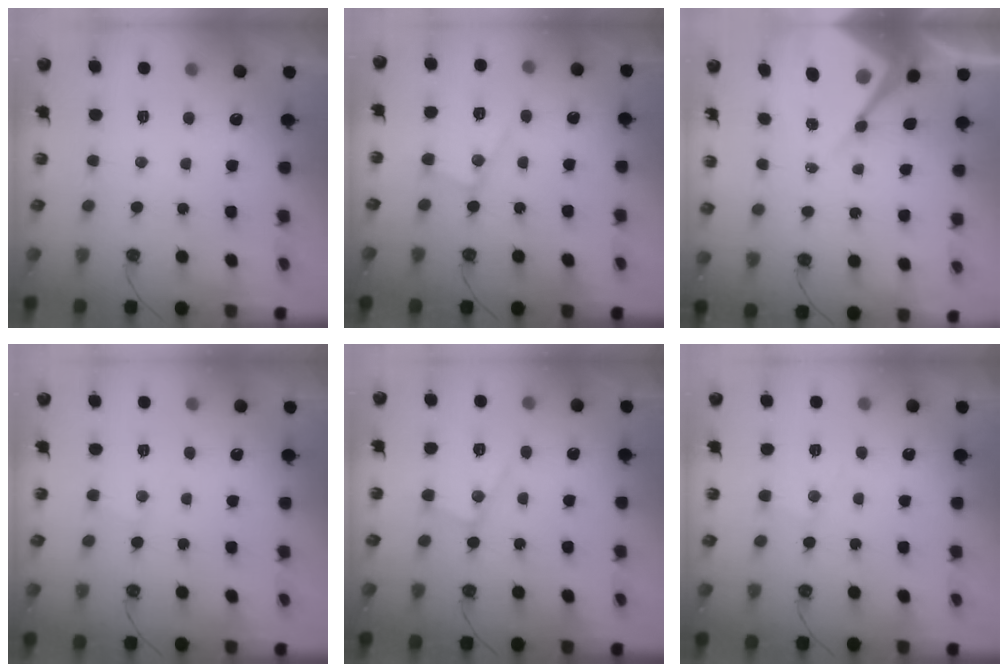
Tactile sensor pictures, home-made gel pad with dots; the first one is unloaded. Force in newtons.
{"total": 12.8, "press": 12.8, "slide": 1.0}
{"total": 9.9, "press": 9.8, "slide": 0.9}
{"total": 4.8, "press": 4.8, "slide": 0.6}
{"total": 12.8, "press": 12.8, "slide": 1.0}
{"total": 5.9, "press": 5.9, "slide": 0.3}